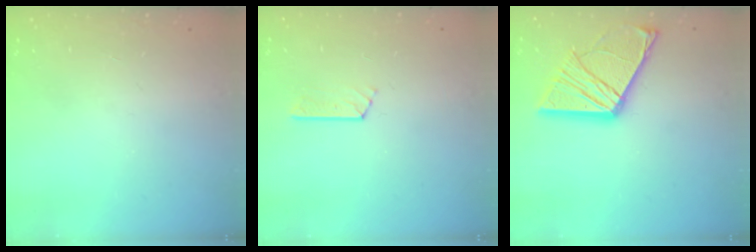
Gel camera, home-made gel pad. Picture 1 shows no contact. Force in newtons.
{"total": 3.3, "press": 3.3, "slide": 0.4}
{"total": 16.2, "press": 16.1, "slide": 1.4}